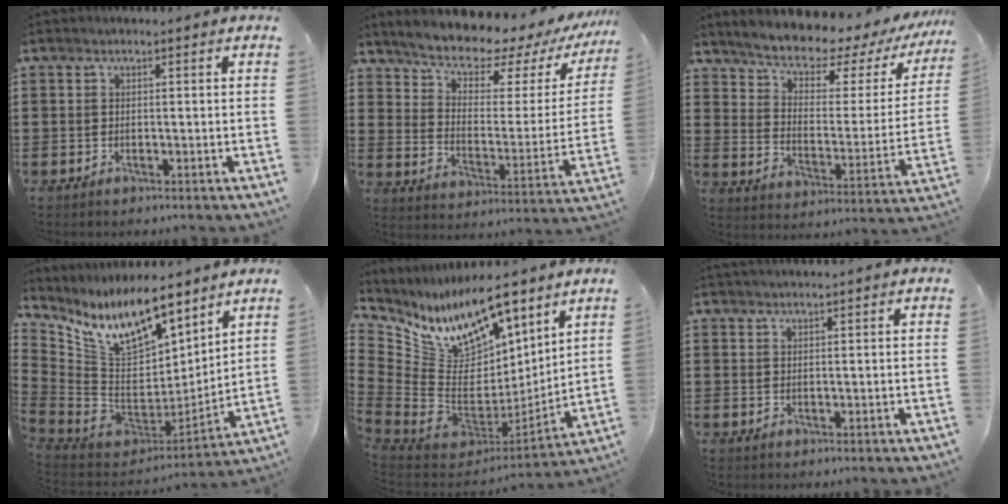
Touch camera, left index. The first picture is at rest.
{"total": 7.5, "force": [6.9, 1.8, 2.4], "torque": [-0.068, -0.056, 0.114]}
{"total": 6.4, "force": [5.8, 1.5, 2.2], "torque": [-0.064, -0.047, 0.095]}
{"total": 12.9, "force": [9.3, 4.9, 7.4], "torque": [-0.172, -0.057, 0.169]}
{"total": 12.4, "force": [9.5, 6.2, 5.0], "torque": [-0.131, -0.082, 0.172]}
{"total": 1.1, "force": [1.0, 0.0, 0.3], "torque": [-0.006, -0.001, 0.020]}